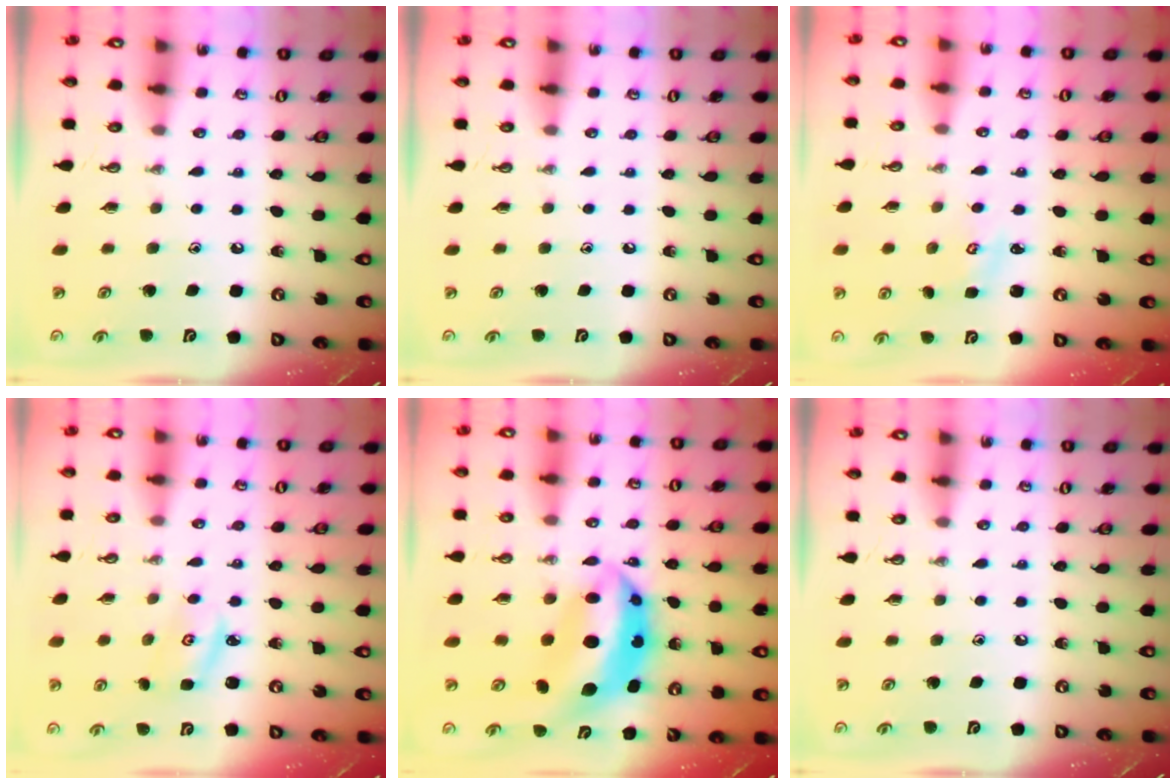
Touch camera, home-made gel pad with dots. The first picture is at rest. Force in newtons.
{"total": 0.0}
{"total": 2.5, "press": 2.5, "slide": 0.3}
{"total": 2.6, "press": 2.6, "slide": 0.2}
{"total": 10.2, "press": 10.2, "slide": 1.0}
{"total": 0.0}